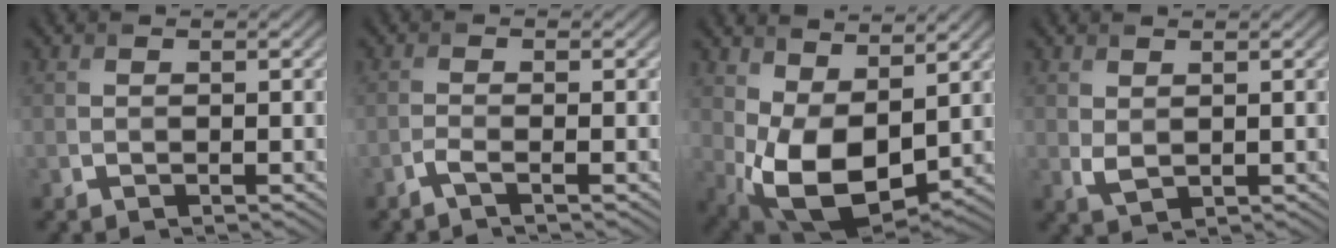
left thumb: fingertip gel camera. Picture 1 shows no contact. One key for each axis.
{"total": 1.5, "fx": -1.0, "fy": 0.1, "fz": 1.1, "tx": -0.021, "ty": 0.004, "tz": -0.029}
{"total": 10.9, "fx": 2.1, "fy": 6.2, "fz": 8.7, "tx": -0.188, "ty": -0.018, "tz": 0.042}
{"total": 1.6, "fx": 0.7, "fy": 0.9, "fz": 1.1, "tx": -0.030, "ty": -0.004, "tz": 0.019}